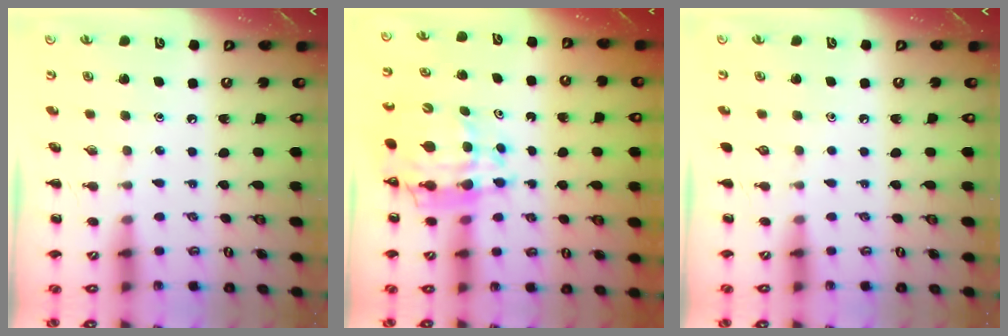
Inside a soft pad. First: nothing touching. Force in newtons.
{"total": 12.1, "press": 11.7, "slide": 3.3}
{"total": 0.0}